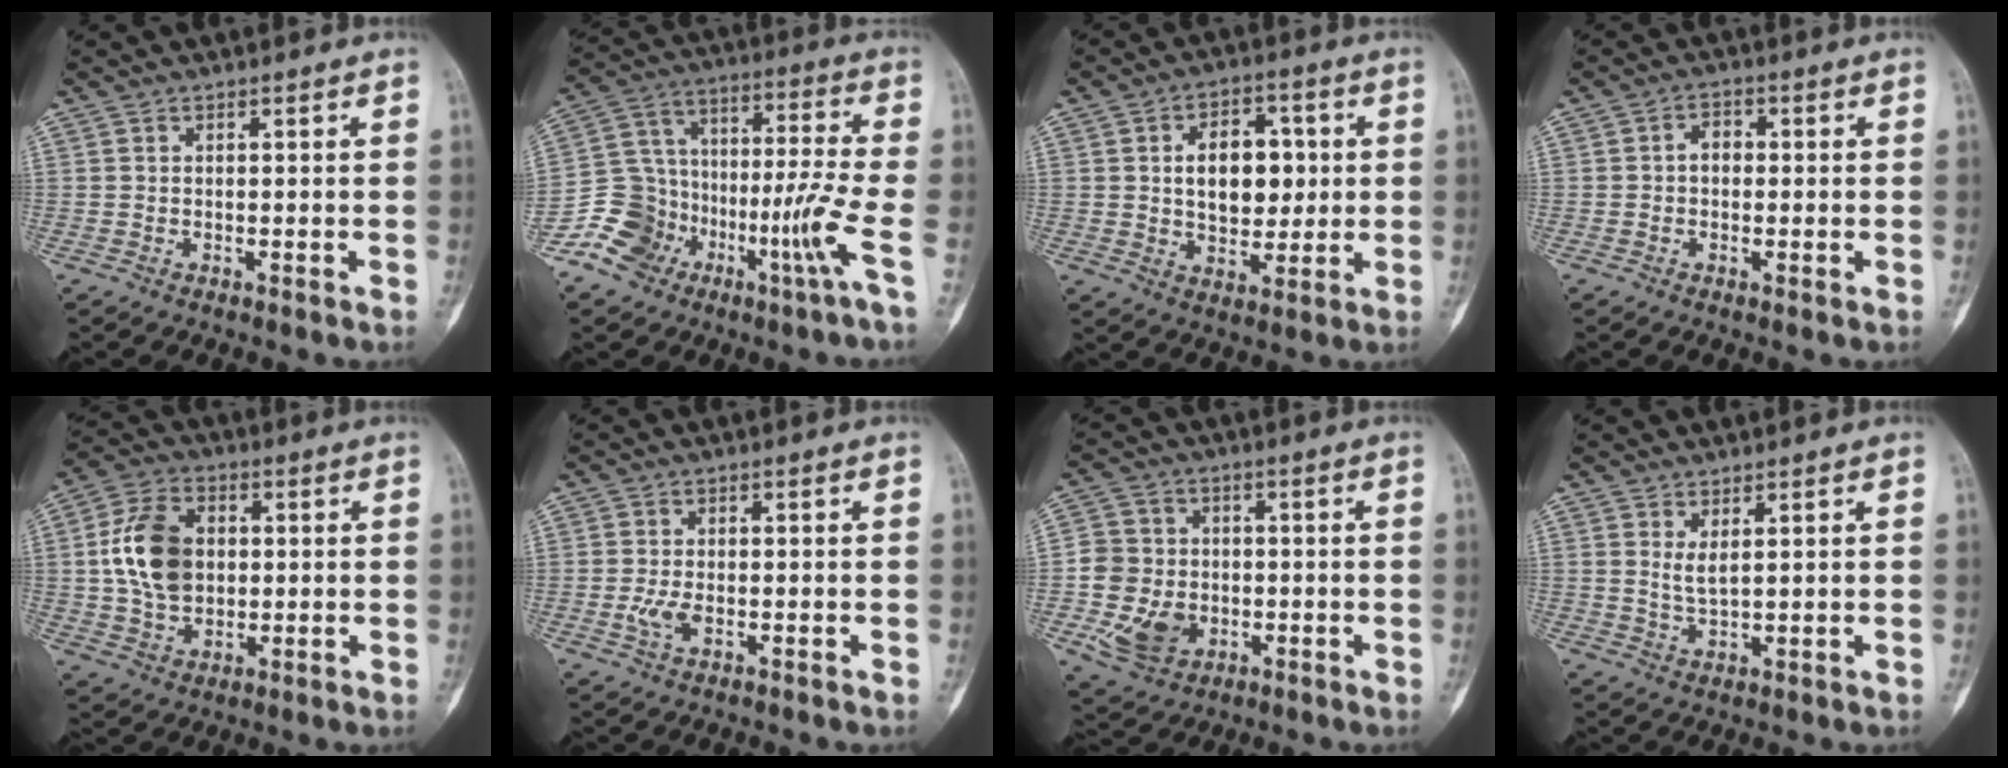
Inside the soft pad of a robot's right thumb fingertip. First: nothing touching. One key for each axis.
{"total": 12.3, "fx": -6.9, "fy": 4.5, "fz": 9.2, "tx": -0.167, "ty": 0.085, "tz": -0.136}
{"total": 11.8, "fx": 1.5, "fy": 7.6, "fz": 8.8, "tx": -0.097, "ty": 0.001, "tz": 0.026}
{"total": 2.9, "fx": 0.0, "fy": 2.1, "fz": 2.1, "tx": -0.019, "ty": 0.008, "tz": -0.008}
{"total": 12.6, "fx": 1.0, "fy": 8.8, "fz": 9.0, "tx": -0.149, "ty": 0.009, "tz": 0.018}
{"total": 3.0, "fx": -0.8, "fy": 1.5, "fz": 2.5, "tx": -0.054, "ty": -0.002, "tz": -0.017}
{"total": 11.2, "fx": -2.6, "fy": 9.0, "fz": 6.0, "tx": -0.089, "ty": 0.010, "tz": -0.045}
{"total": 2.7, "fx": 1.2, "fy": 0.7, "fz": 2.3, "tx": -0.043, "ty": -0.015, "tz": 0.029}